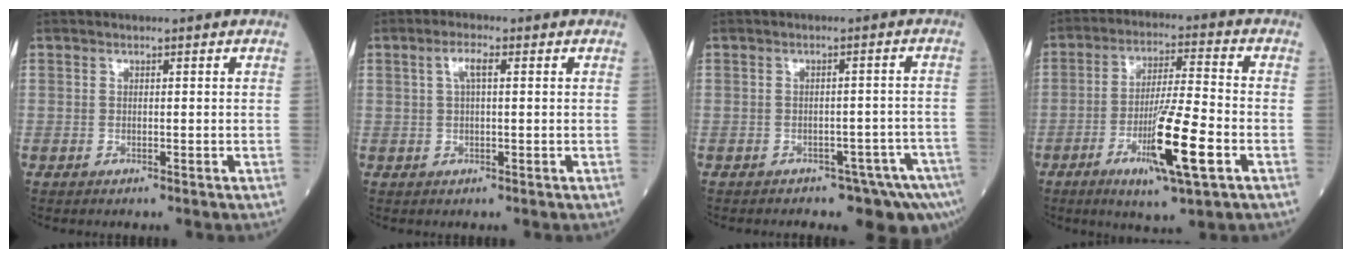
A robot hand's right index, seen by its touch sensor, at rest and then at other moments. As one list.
[{"total": 2.9, "force": [0.8, 0.7, 2.7], "torque": [-0.059, 0.013, 0.017]}, {"total": 9.1, "force": [-7.2, 3.5, 4.3], "torque": [-0.031, 0.011, -0.087]}, {"total": 12.3, "force": [-4.7, 0.5, 11.4], "torque": [-0.204, -0.020, -0.082]}]